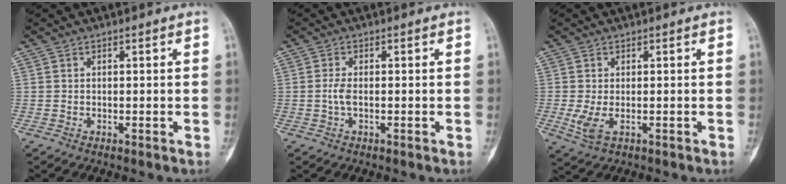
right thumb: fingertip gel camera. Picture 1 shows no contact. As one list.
[{"total": 2.1, "force": [-0.4, 0.7, 1.9], "torque": [-0.044, -0.001, -0.010]}, {"total": 3.8, "force": [-1.1, 1.7, 3.2], "torque": [-0.078, -0.013, -0.016]}]